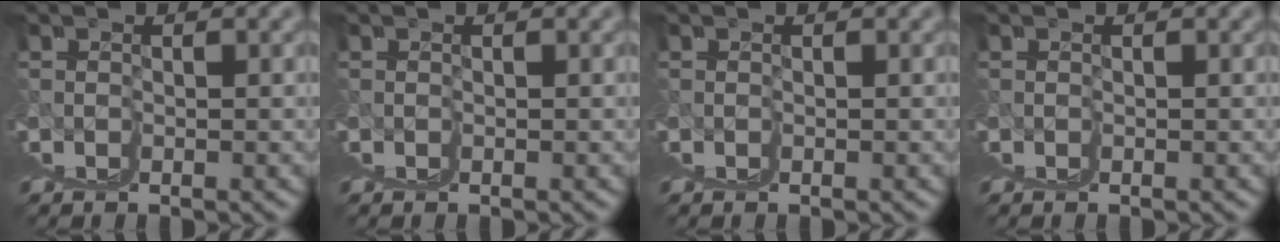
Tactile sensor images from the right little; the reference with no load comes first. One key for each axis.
{"total": 0.0}
{"total": 0.0}
{"total": 0.0}